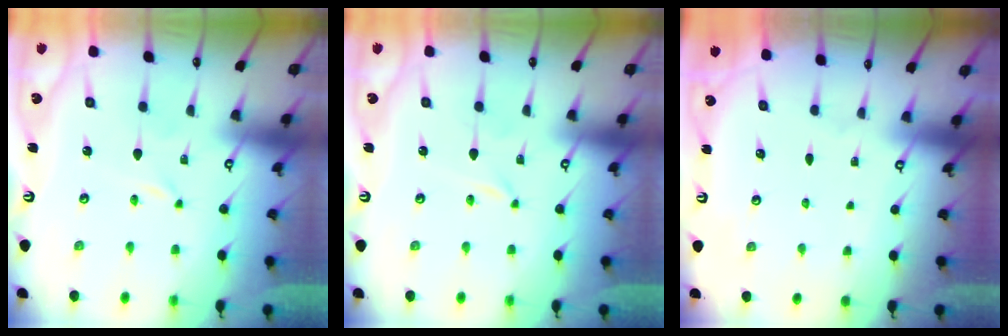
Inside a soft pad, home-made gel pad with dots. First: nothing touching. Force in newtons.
{"total": 0.0}
{"total": 0.0}